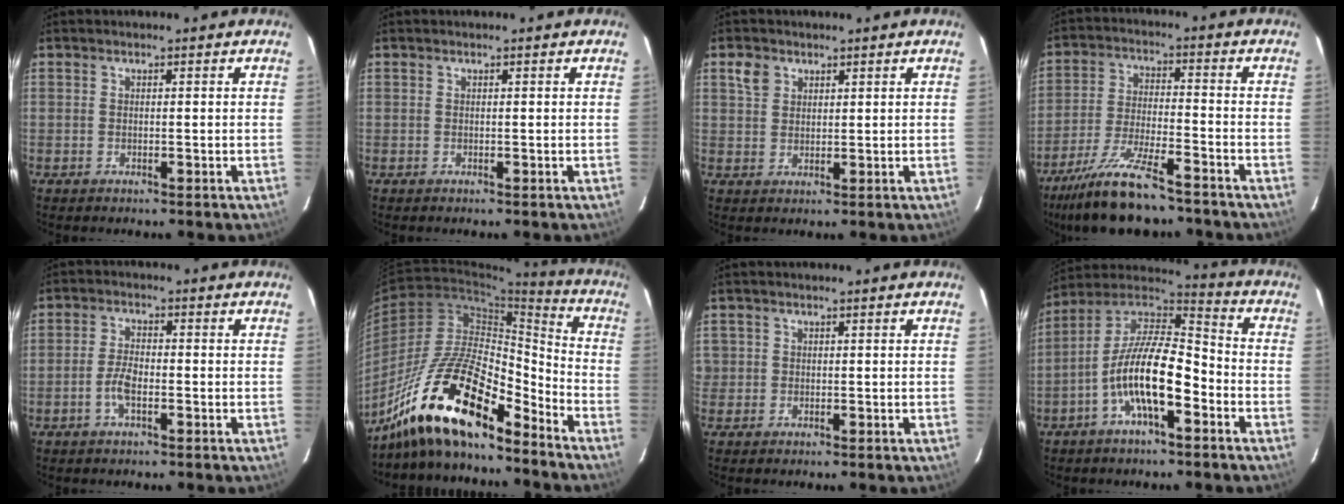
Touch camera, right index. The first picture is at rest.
{"total": 0.0}
{"total": 3.6, "force": [1.9, 2.8, 1.4], "torque": [-0.020, 0.013, 0.038]}
{"total": 15.2, "force": [-12.4, 3.0, 8.4], "torque": [-0.181, -0.026, -0.217]}
{"total": 4.0, "force": [-1.7, 1.6, 3.2], "torque": [-0.074, 0.005, -0.035]}
{"total": 20.1, "force": [-15.1, 5.4, 12.1], "torque": [-0.235, -0.001, -0.281]}
{"total": 1.4, "force": [-0.2, 1.4, -0.1], "torque": [0.009, 0.011, 0.000]}
{"total": 15.1, "force": [-6.0, 5.2, 12.8], "torque": [-0.246, 0.006, -0.119]}